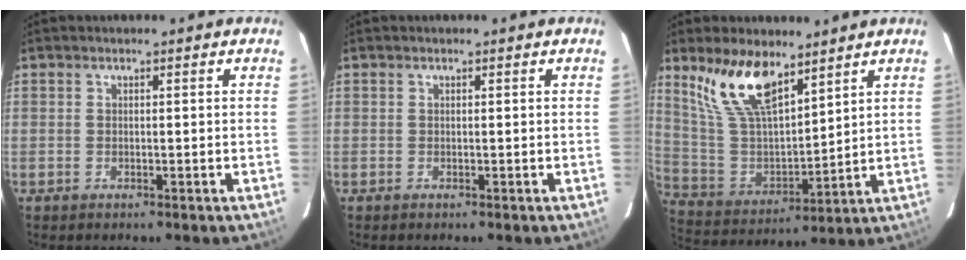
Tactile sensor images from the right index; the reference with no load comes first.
{"total": 0.0}
{"total": 14.6, "force": [9.8, 5.8, 9.1], "torque": [-0.180, 0.011, 0.209]}